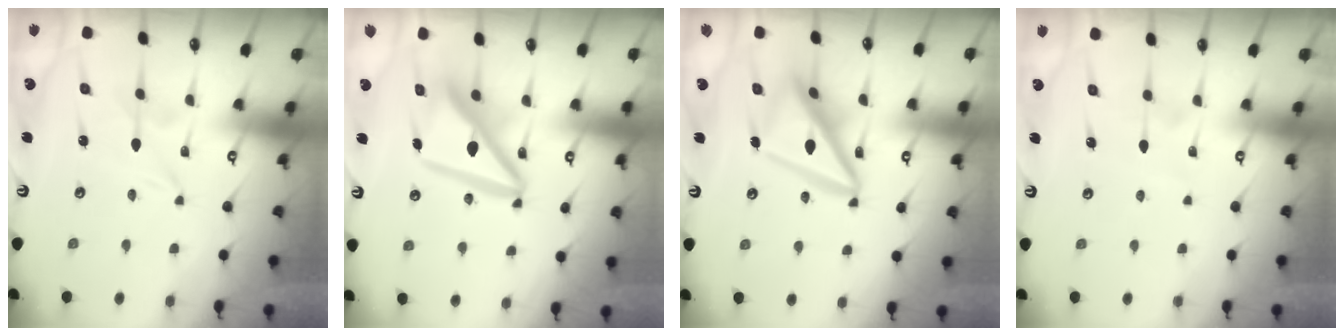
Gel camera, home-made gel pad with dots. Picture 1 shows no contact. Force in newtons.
{"total": 14.3, "press": 14.1, "slide": 1.8}
{"total": 15.8, "press": 15.7, "slide": 1.9}
{"total": 3.1, "press": 3.1, "slide": 0.4}